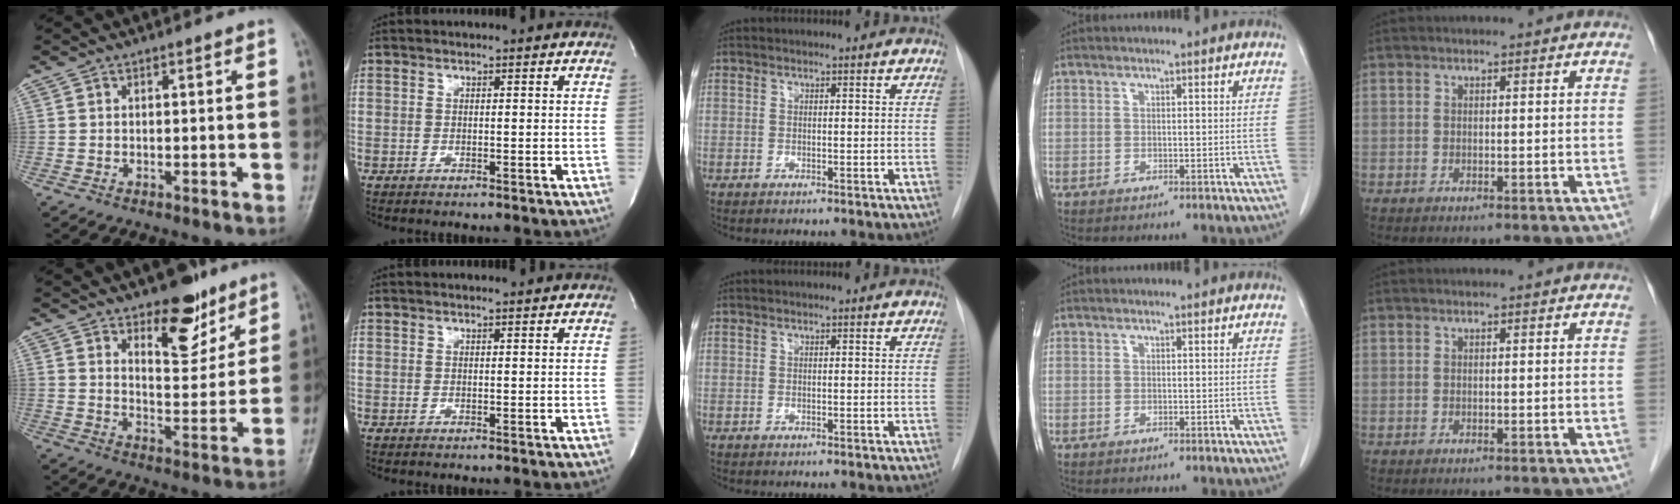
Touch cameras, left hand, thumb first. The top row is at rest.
{"thumb": {"total": 11.3, "force": [7.4, 5.1, 6.9], "torque": [-0.066, -0.054, 0.118]}, "index": {"total": 2.2, "force": [2.1, 0.1, 0.6], "torque": [-0.010, 0.011, 0.027]}}